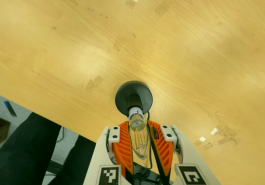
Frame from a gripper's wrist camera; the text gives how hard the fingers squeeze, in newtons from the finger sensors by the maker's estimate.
{"total": 14.3, "left": 14.2, "right": 14.3}